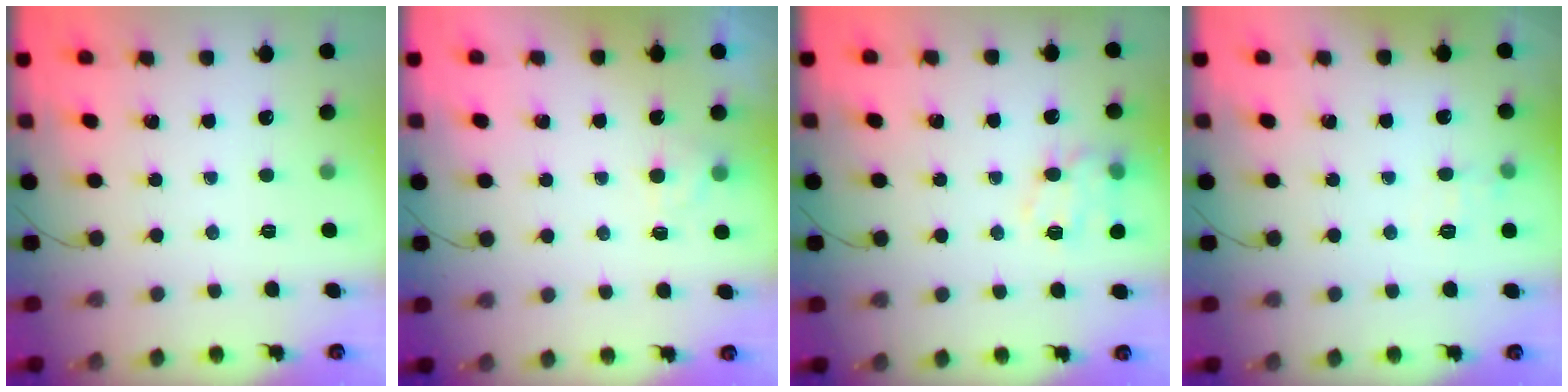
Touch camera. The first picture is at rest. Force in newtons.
{"total": 2.5, "press": 2.0, "slide": 1.5}
{"total": 12.4, "press": 12.4, "slide": 1.0}
{"total": 7.8, "press": 7.6, "slide": 1.7}